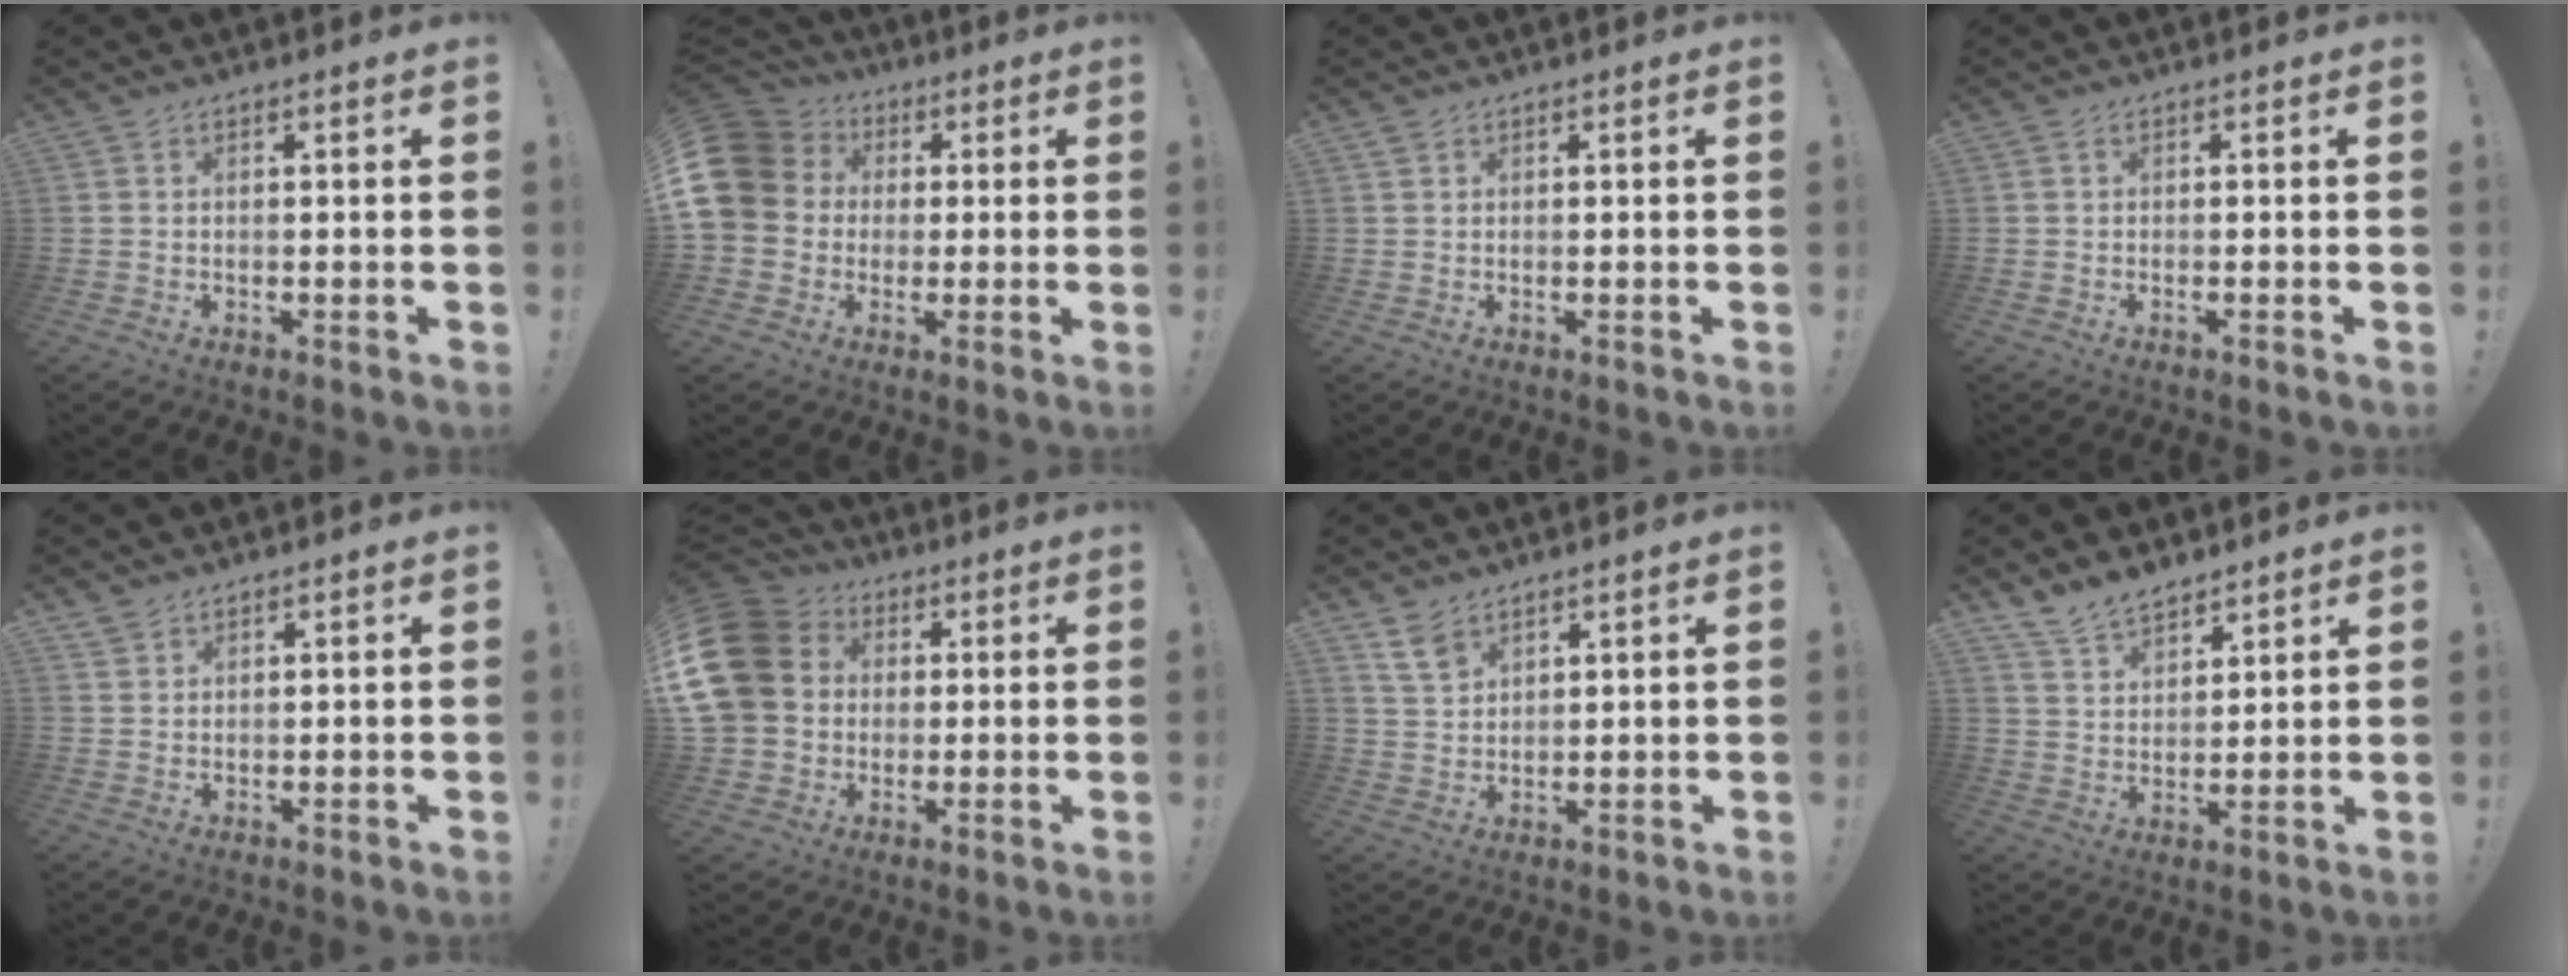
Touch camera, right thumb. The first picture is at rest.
{"total": 15.1, "force": [2.0, 12.9, 7.6], "torque": [-0.143, 0.008, 0.040]}
{"total": 1.0, "force": [0.8, 0.6, 0.1], "torque": [0.001, -0.003, 0.014]}
{"total": 0.6, "force": [-0.2, -0.1, 0.5], "torque": [-0.016, 0.001, -0.003]}
{"total": 2.1, "force": [1.9, 0.8, 0.3], "torque": [-0.004, -0.012, 0.037]}
{"total": 18.2, "force": [2.8, 15.0, 9.8], "torque": [-0.181, 0.006, 0.062]}
{"total": 6.6, "force": [4.9, 3.5, 2.7], "torque": [-0.050, -0.025, 0.095]}
{"total": 8.8, "force": [7.5, 4.0, 2.5], "torque": [-0.060, -0.046, 0.148]}